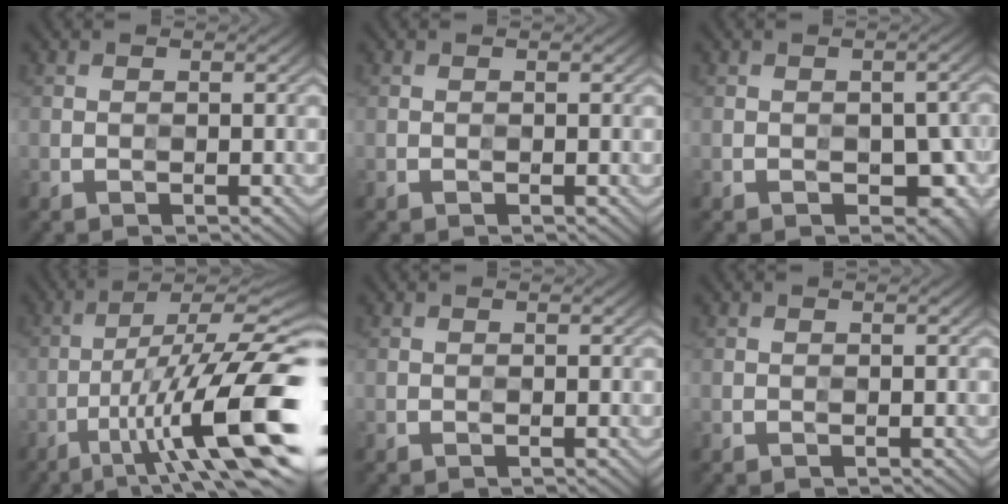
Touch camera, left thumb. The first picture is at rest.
{"total": 0.0}
{"total": 6.8, "force": [-3.2, 3.9, 4.5], "torque": [-0.068, -0.016, -0.040]}
{"total": 16.4, "force": [-6.2, 3.6, 14.7], "torque": [-0.225, 0.000, -0.101]}
{"total": 0.0}
{"total": 0.0}